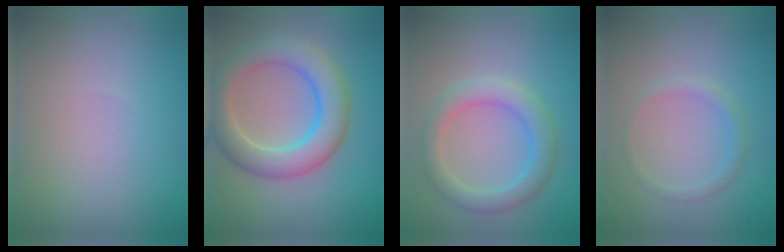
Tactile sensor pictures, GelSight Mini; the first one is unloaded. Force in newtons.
{"total": 5.9, "press": 5.9, "slide": 0.2}
{"total": 3.5, "press": 3.5, "slide": 0.2}
{"total": 1.2, "press": 1.2, "slide": 0.0}